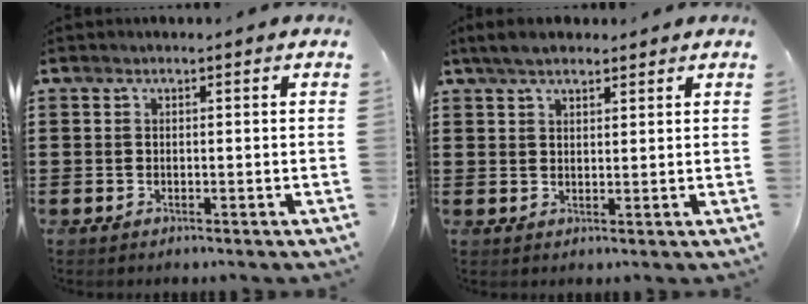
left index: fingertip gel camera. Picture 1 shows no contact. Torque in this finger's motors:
{"motor_torque": [0.55, 0.43, 0.10, 0.02]}